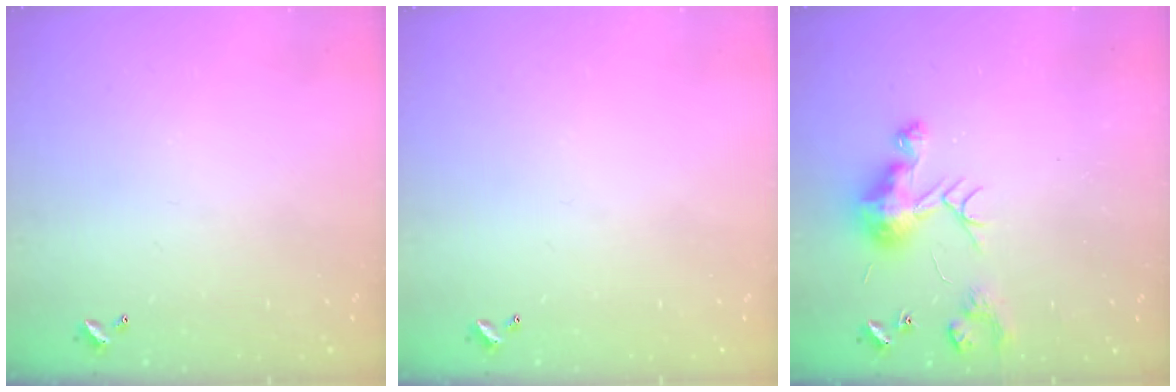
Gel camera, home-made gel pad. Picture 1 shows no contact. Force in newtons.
{"total": 0.0}
{"total": 8.8, "press": 8.8, "slide": 0.0}